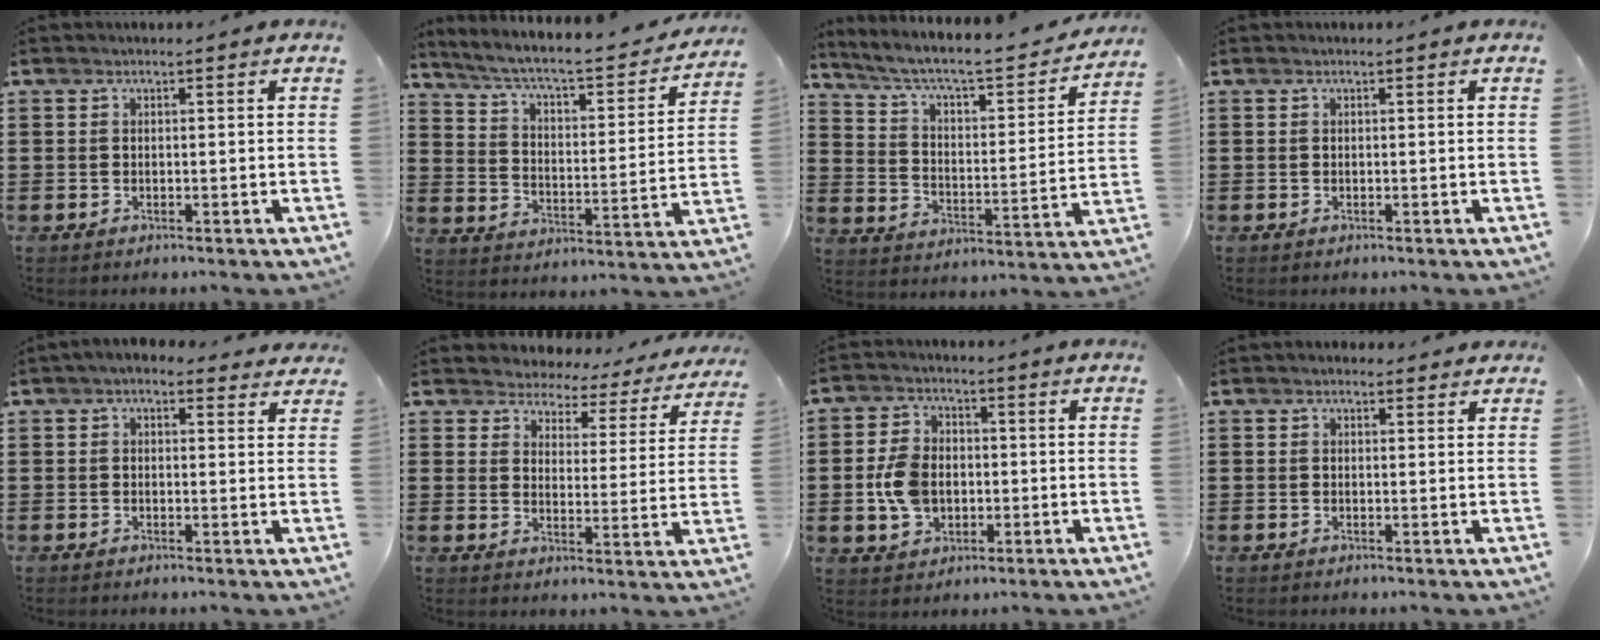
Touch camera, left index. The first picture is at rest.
{"total": 5.3, "force": [4.4, 0.5, 3.0], "torque": [-0.080, -0.037, 0.065]}
{"total": 5.8, "force": [4.7, 0.8, 3.3], "torque": [-0.085, -0.038, 0.072]}
{"total": 0.0}
{"total": 2.0, "force": [1.3, 1.1, 1.0], "torque": [-0.025, 0.004, 0.022]}
{"total": 3.5, "force": [3.4, 1.0, -0.2], "torque": [-0.021, -0.026, 0.053]}
{"total": 7.0, "force": [-0.9, 5.0, 4.8], "torque": [-0.119, 0.005, -0.021]}
{"total": 1.1, "force": [0.8, 0.6, 0.4], "torque": [-0.009, 0.005, 0.015]}